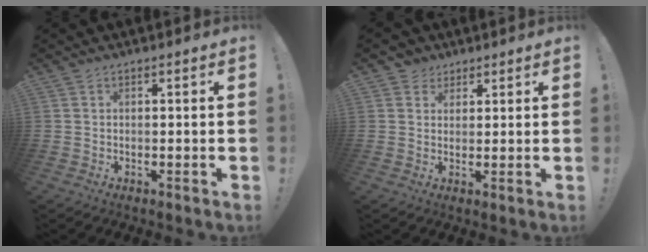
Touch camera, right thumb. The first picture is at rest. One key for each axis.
{"total": 3.9, "fx": 2.3, "fy": 3.1, "fz": 0.4, "tx": -0.009, "ty": -0.010, "tz": 0.044}